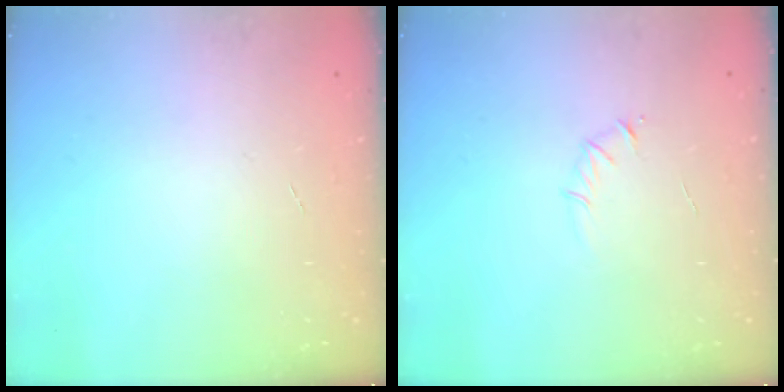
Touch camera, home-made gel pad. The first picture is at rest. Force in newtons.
{"total": 2.7, "press": 2.6, "slide": 0.8}